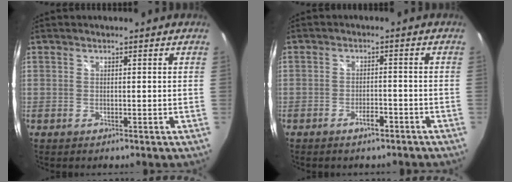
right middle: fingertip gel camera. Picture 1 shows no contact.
{"total": 3.1, "force": [-2.4, 1.2, 1.6], "torque": [-0.034, 0.001, -0.033]}